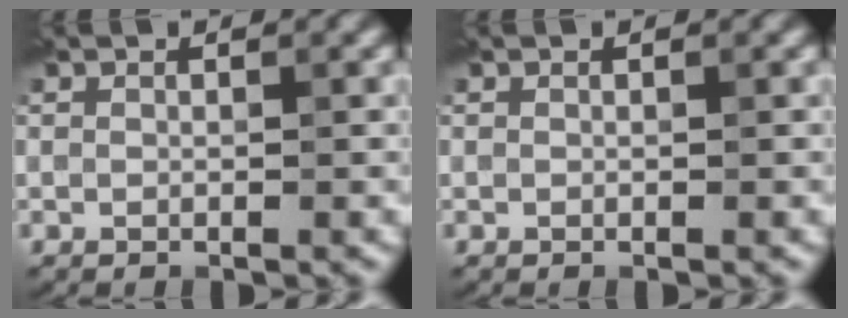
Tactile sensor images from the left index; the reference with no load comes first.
{"total": 0.0}